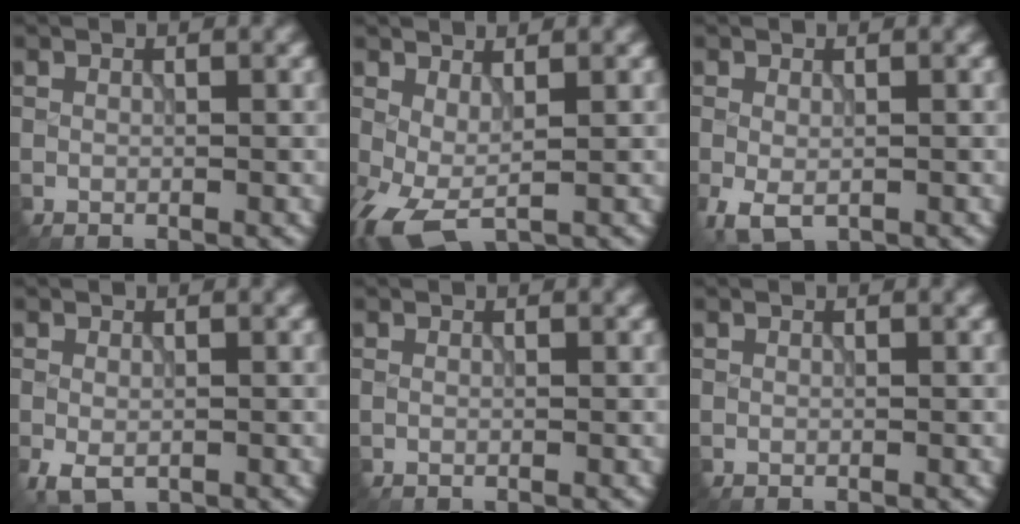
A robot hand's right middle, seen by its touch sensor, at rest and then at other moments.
{"total": 4.1, "force": [-1.0, 1.6, 3.6], "torque": [-0.087, -0.006, -0.023]}
{"total": 2.7, "force": [-1.0, 1.6, 1.9], "torque": [-0.045, -0.012, -0.017]}
{"total": 2.1, "force": [-0.9, 1.2, 1.5], "torque": [-0.033, -0.012, -0.014]}
{"total": 0.0}
{"total": 0.0}